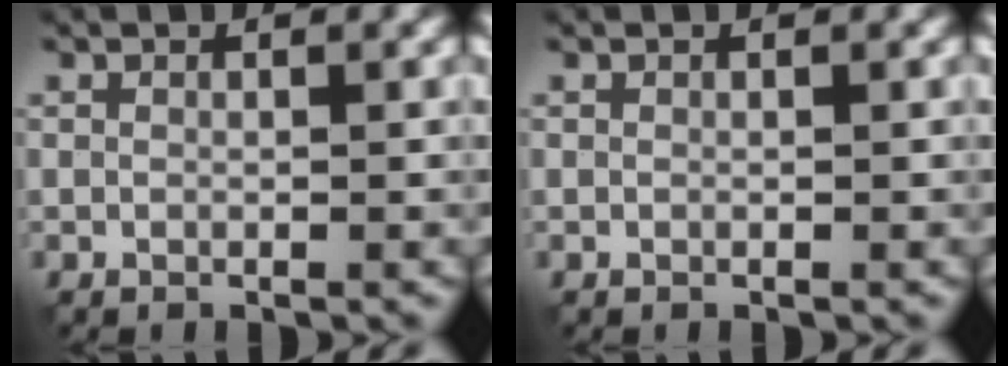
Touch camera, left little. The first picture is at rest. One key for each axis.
{"total": 0.0}